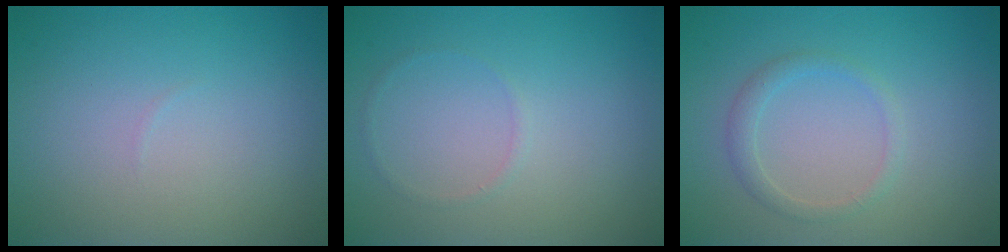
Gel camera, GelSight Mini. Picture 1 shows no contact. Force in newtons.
{"total": 0.5, "press": 0.5, "slide": 0.1}
{"total": 1.5, "press": 1.5, "slide": 0.1}